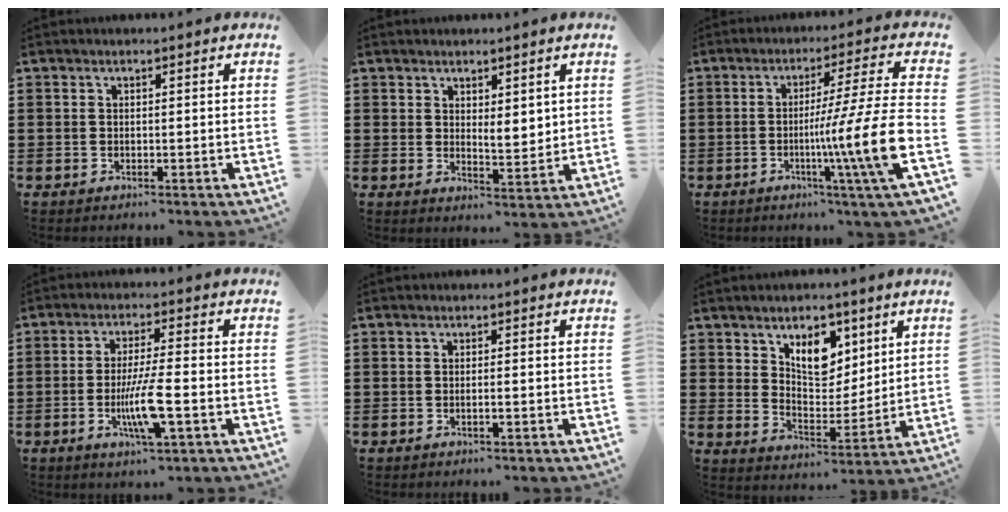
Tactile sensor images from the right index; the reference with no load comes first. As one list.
[{"total": 3.6, "force": [2.6, 1.7, 1.8], "torque": [-0.025, -0.009, 0.046]}, {"total": 14.3, "force": [-3.3, -0.5, 13.9], "torque": [-0.225, -0.024, -0.067]}, {"total": 8.2, "force": [-2.5, 1.1, 7.7], "torque": [-0.152, -0.017, -0.047]}, {"total": 0.9, "force": [-0.4, 0.0, 0.8], "torque": [-0.015, -0.004, -0.006]}, {"total": 8.1, "force": [4.8, 4.9, 4.3], "torque": [-0.075, -0.010, 0.083]}]